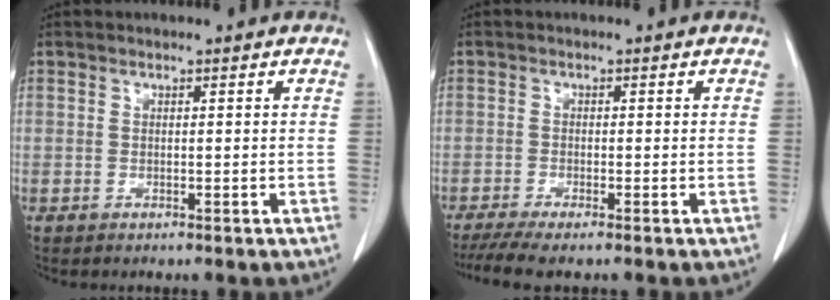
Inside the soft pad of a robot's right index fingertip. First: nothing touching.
{"total": 5.2, "force": [-4.0, 0.3, 3.3], "torque": [-0.054, -0.012, -0.070]}